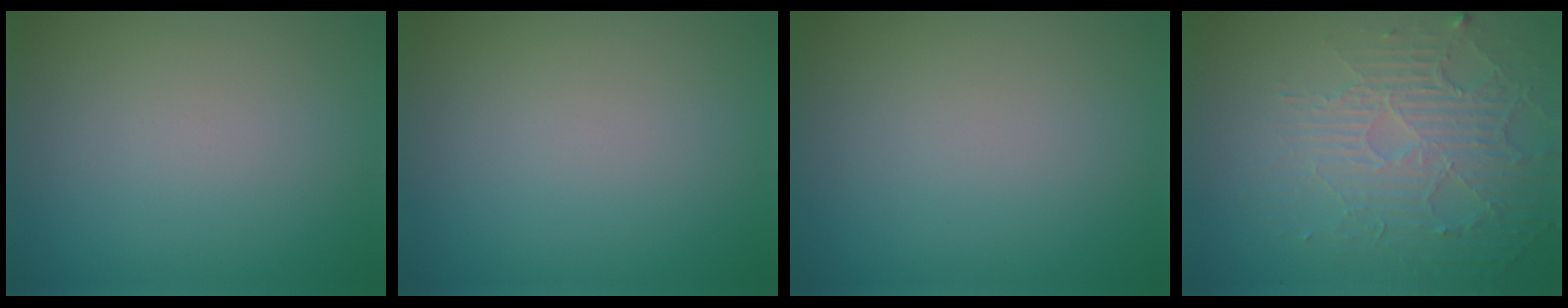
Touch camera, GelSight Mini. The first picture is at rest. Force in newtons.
{"total": 0.0}
{"total": 0.0}
{"total": 5.0, "press": 3.2, "slide": 3.8}